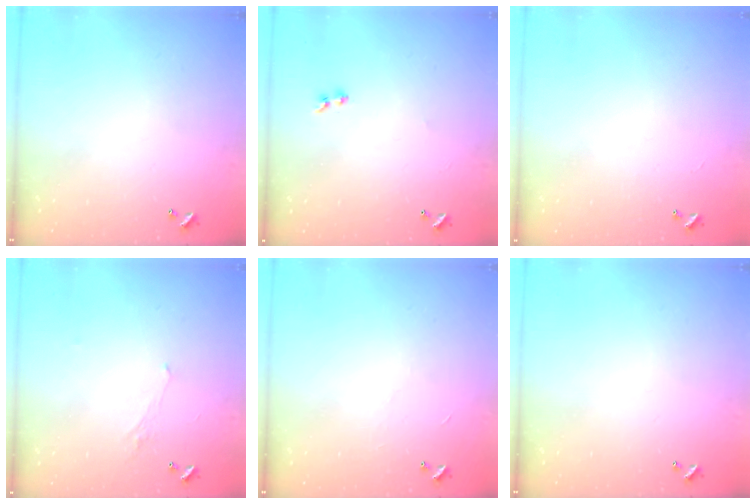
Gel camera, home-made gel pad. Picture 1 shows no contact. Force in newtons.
{"total": 1.9, "press": 1.7, "slide": 0.9}
{"total": 1.0, "press": 0.9, "slide": 0.5}
{"total": 1.7, "press": 1.6, "slide": 0.6}
{"total": 4.2, "press": 4.2, "slide": 0.4}
{"total": 0.0}